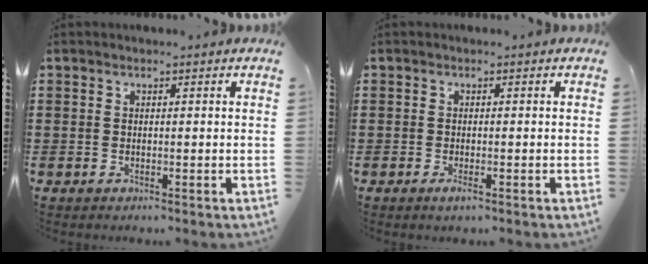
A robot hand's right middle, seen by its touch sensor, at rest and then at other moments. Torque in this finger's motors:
{"motor_torque": [0.90, 0.00, 0.00, 0.04]}